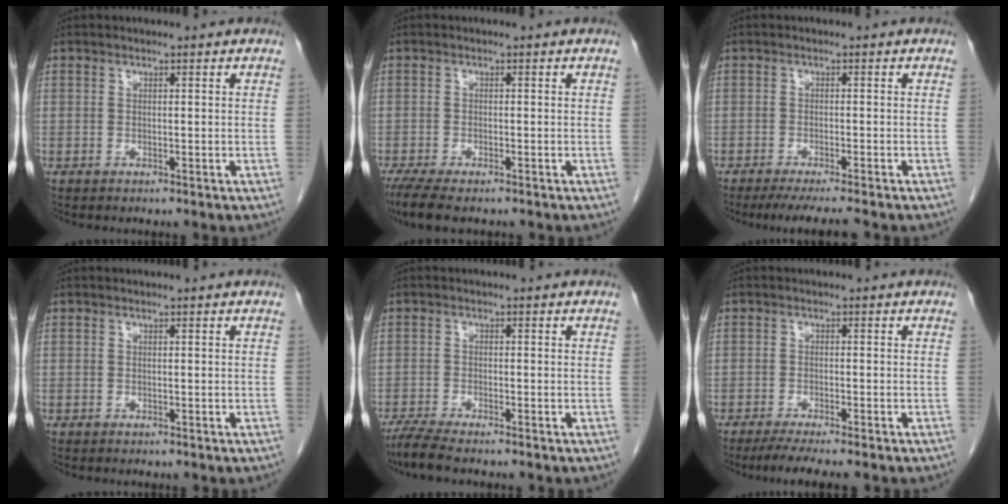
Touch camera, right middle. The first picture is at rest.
{"total": 6.4, "force": [-4.9, 1.7, 3.8], "torque": [-0.065, -0.015, -0.081]}
{"total": 7.1, "force": [-6.1, -0.2, 3.6], "torque": [-0.038, -0.016, -0.093]}
{"total": 0.0}
{"total": 4.2, "force": [-3.5, 0.1, 2.3], "torque": [-0.049, -0.013, -0.066]}
{"total": 5.7, "force": [-4.7, -0.1, 3.3], "torque": [-0.047, -0.012, -0.074]}